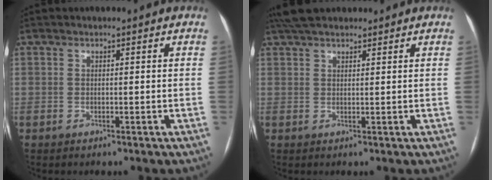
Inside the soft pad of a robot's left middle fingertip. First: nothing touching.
{"total": 6.4, "force": [5.4, 2.0, 2.8], "torque": [-0.049, 0.037, 0.097]}